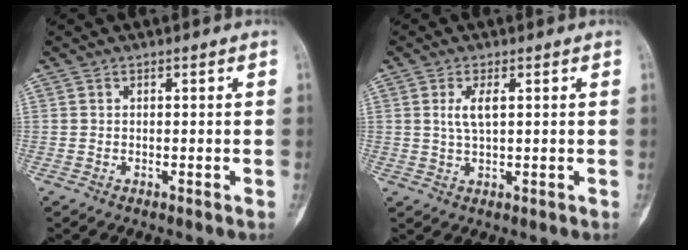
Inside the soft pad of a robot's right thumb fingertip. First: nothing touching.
{"total": 3.5, "force": [0.9, 1.2, 3.2], "torque": [-0.070, -0.001, 0.021]}